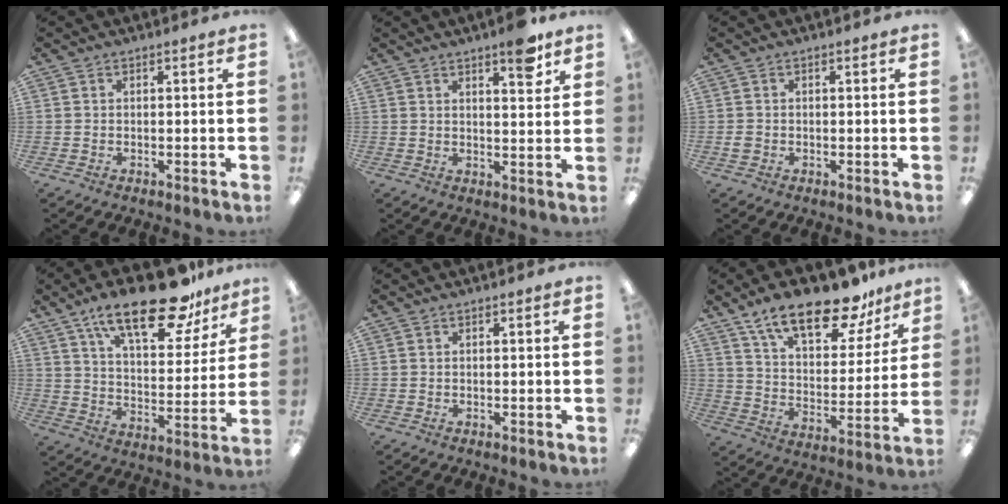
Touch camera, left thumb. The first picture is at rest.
{"total": 6.7, "force": [4.8, 1.8, 4.4], "torque": [-0.051, -0.028, 0.074]}
{"total": 1.2, "force": [-0.2, 1.0, 0.5], "torque": [-0.009, 0.003, -0.005]}
{"total": 21.5, "force": [14.7, 8.3, 13.4], "torque": [-0.203, -0.081, 0.244]}
{"total": 0.0}
{"total": 19.3, "force": [14.4, 7.1, 10.8], "torque": [-0.177, -0.086, 0.246]}